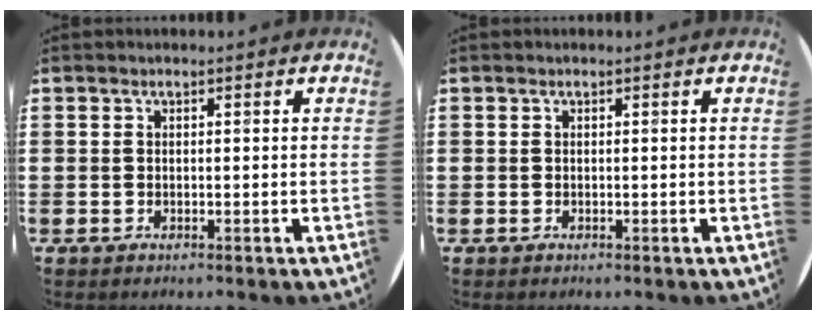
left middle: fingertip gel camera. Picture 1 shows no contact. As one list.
[{"total": 0.0}]